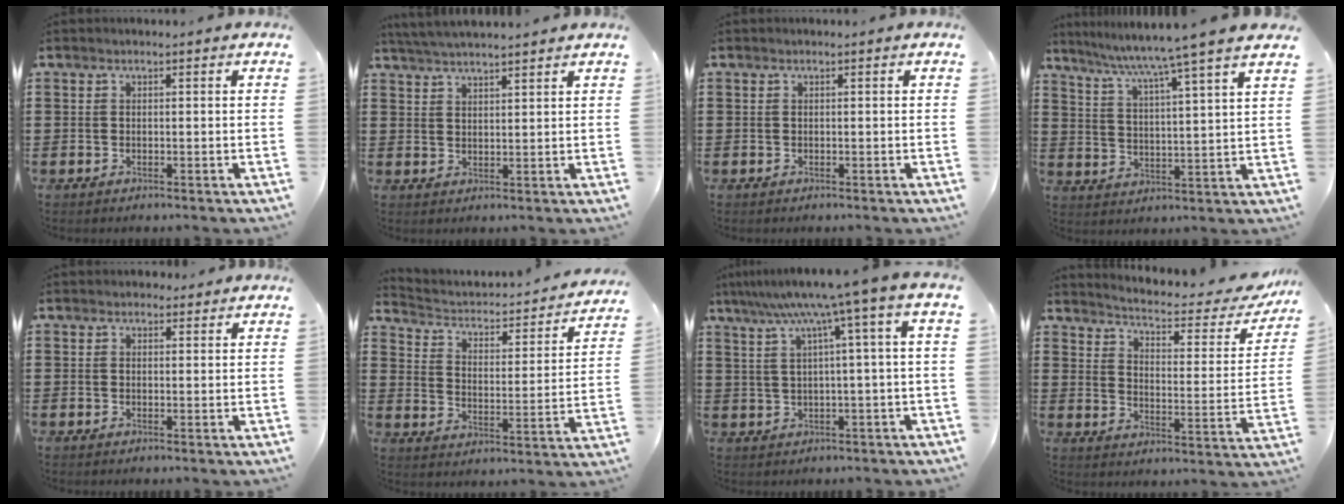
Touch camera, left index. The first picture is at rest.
{"total": 3.4, "force": [3.3, -0.3, 0.7], "torque": [-0.022, -0.006, 0.062]}
{"total": 0.0}
{"total": 6.5, "force": [5.5, -1.7, 3.0], "torque": [-0.082, -0.043, 0.084]}
{"total": 1.4, "force": [1.2, 0.8, 0.2], "torque": [0.001, 0.002, 0.021]}
{"total": 2.1, "force": [1.5, 1.1, 0.8], "torque": [-0.032, -0.021, 0.014]}
{"total": 7.2, "force": [2.6, -0.9, 6.6], "torque": [-0.133, -0.016, 0.037]}
{"total": 3.7, "force": [3.2, 0.4, 1.8], "torque": [-0.053, -0.027, 0.045]}